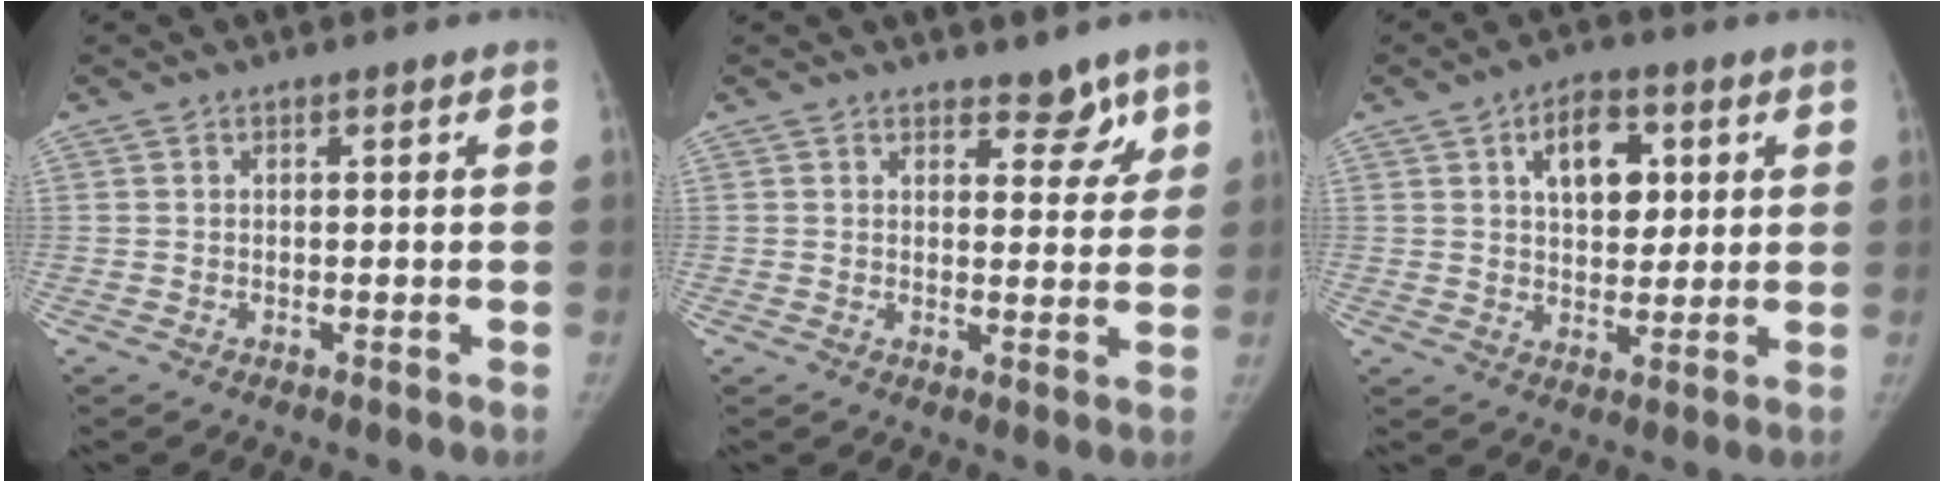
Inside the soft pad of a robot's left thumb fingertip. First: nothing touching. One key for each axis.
{"total": 4.3, "fx": 3.3, "fy": 2.3, "fz": 1.7, "tx": 0.013, "ty": -0.020, "tz": 0.043}
{"total": 9.7, "fx": 3.3, "fy": 6.1, "fz": 6.8, "tx": -0.066, "ty": -0.007, "tz": 0.051}